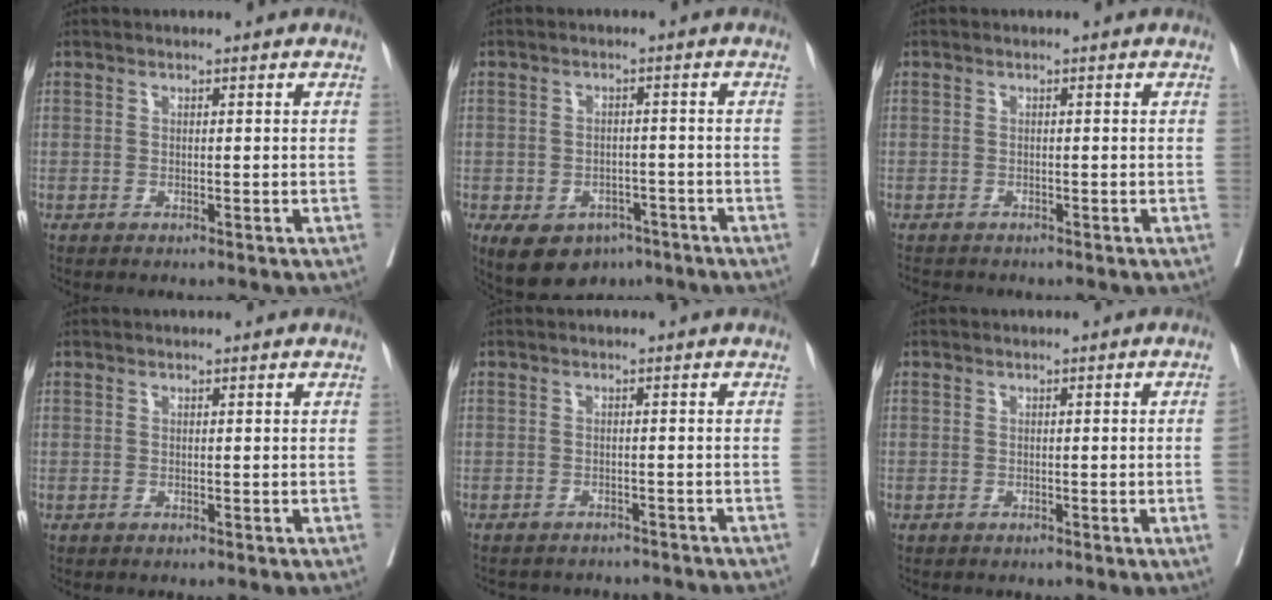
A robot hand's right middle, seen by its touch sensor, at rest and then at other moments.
{"total": 10.2, "force": [-6.1, 6.6, 4.8], "torque": [-0.090, 0.005, -0.086]}
{"total": 2.3, "force": [-2.0, 0.8, 0.5], "torque": [-0.009, -0.005, -0.032]}
{"total": 0.0}
{"total": 9.4, "force": [-8.6, 2.7, 2.4], "torque": [-0.040, 0.001, -0.092]}
{"total": 1.9, "force": [-0.1, 0.0, 1.9], "torque": [-0.030, 0.006, 0.004]}